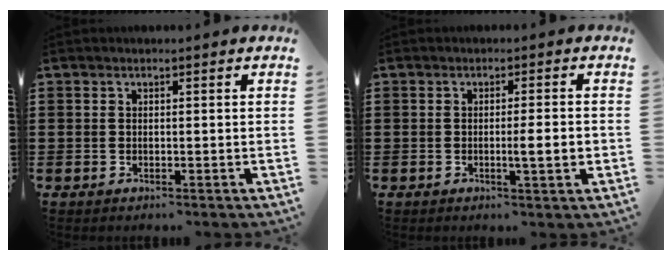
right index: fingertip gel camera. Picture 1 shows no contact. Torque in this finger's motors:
{"motor_torque": [1.88, 0.02, 0.16, 0.09]}